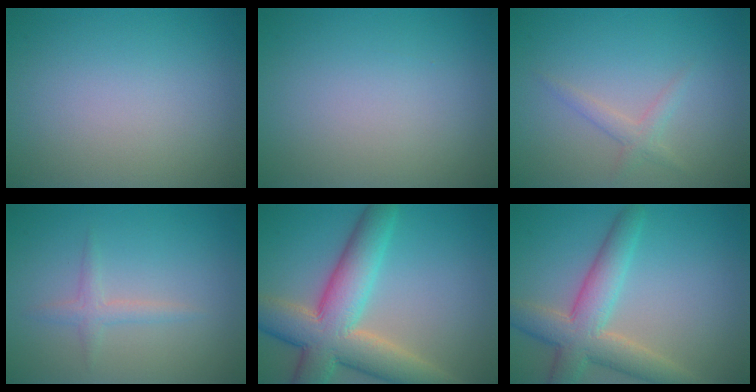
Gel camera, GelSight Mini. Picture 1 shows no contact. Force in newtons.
{"total": 0.0}
{"total": 1.5, "press": 1.5, "slide": 0.1}
{"total": 1.5, "press": 1.5, "slide": 0.1}
{"total": 9.6, "press": 9.6, "slide": 0.7}
{"total": 6.0, "press": 6.0, "slide": 0.4}